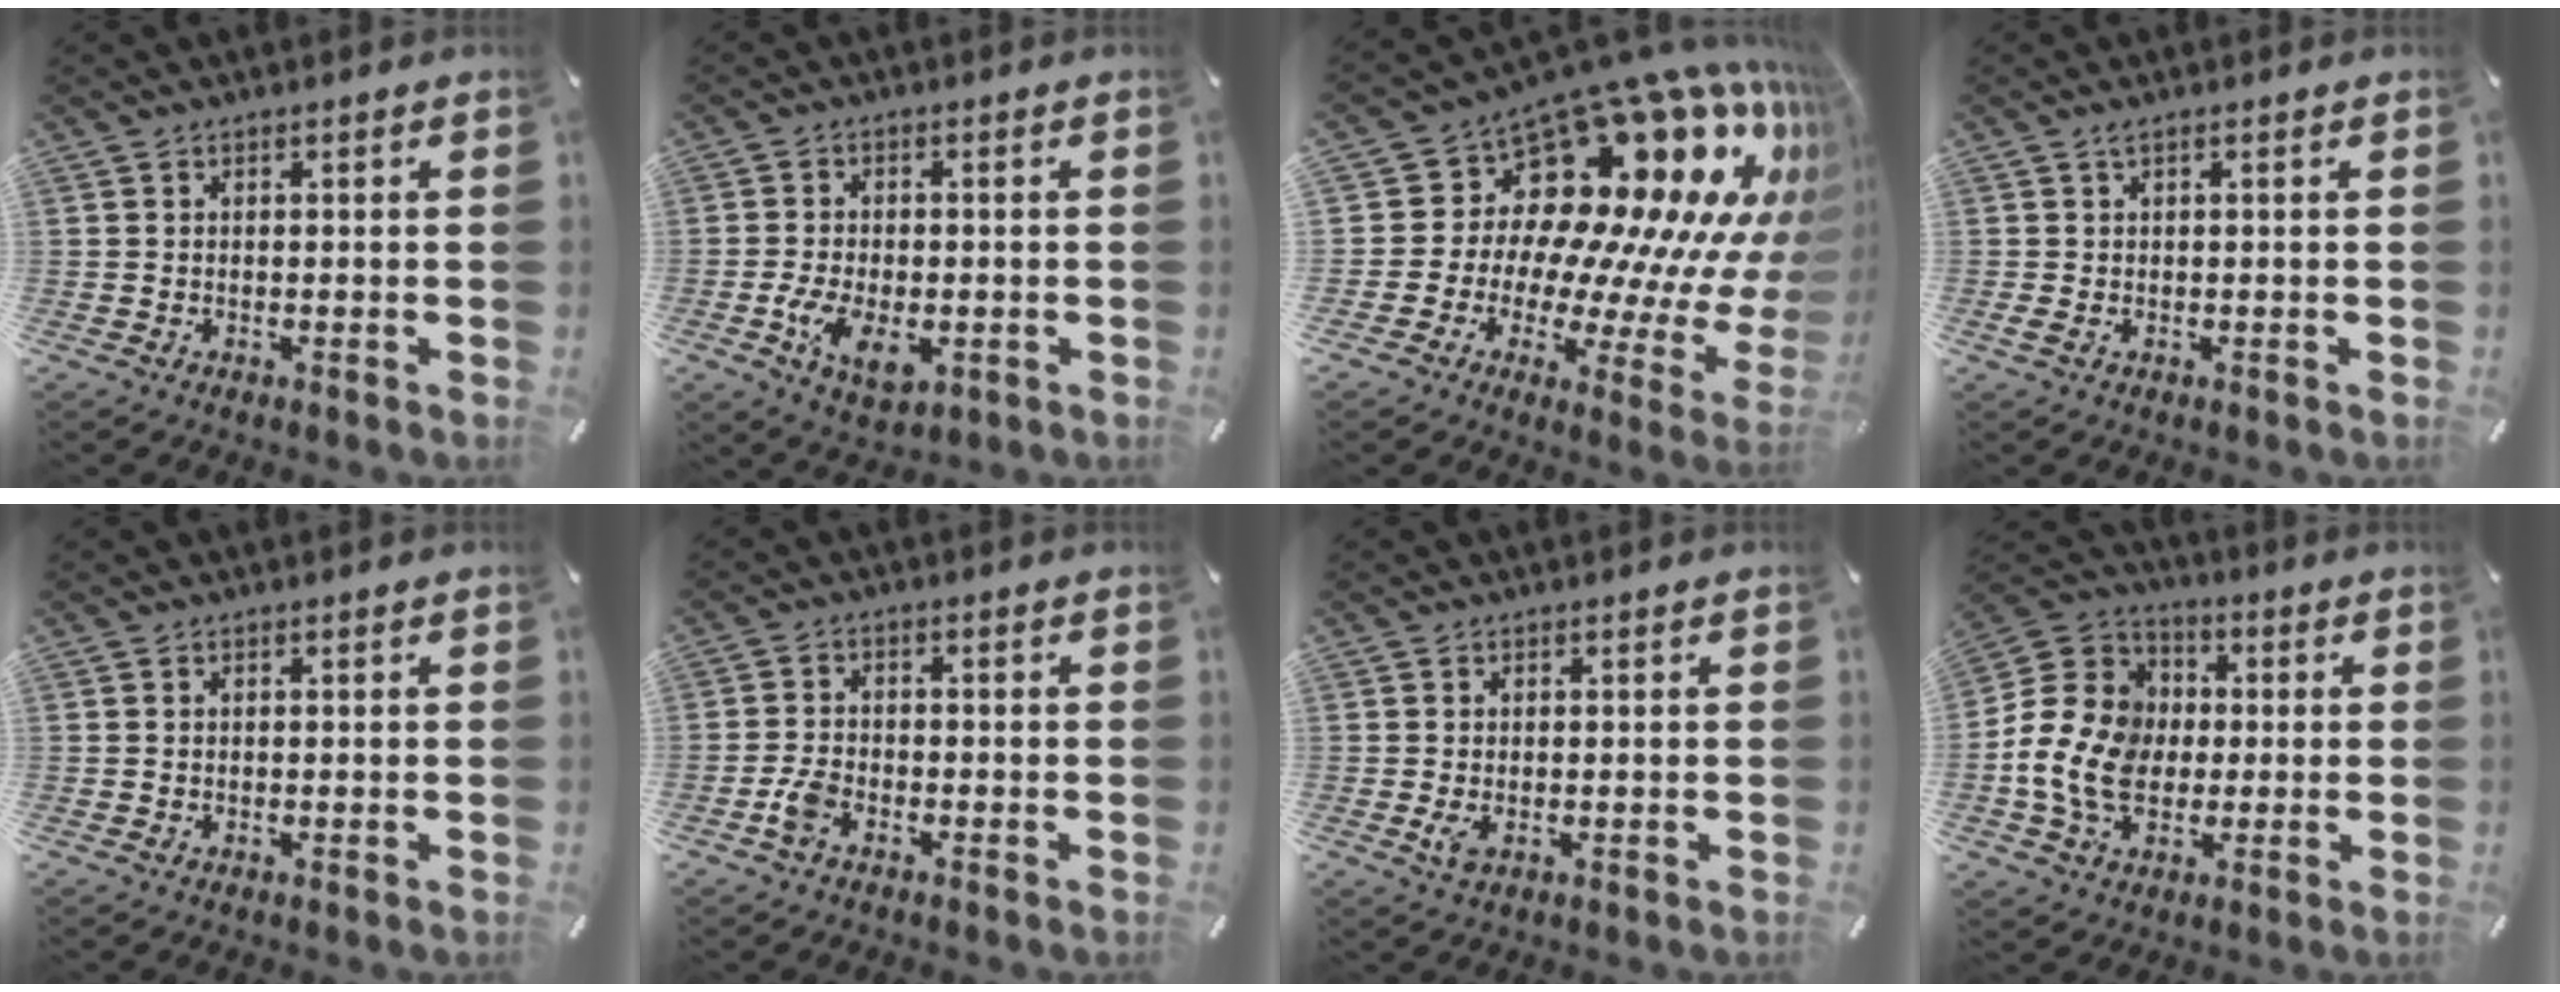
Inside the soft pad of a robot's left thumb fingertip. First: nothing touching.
{"total": 7.4, "force": [-2.2, 4.1, 5.7], "torque": [-0.130, -0.001, -0.042]}
{"total": 22.5, "force": [12.5, 13.2, 13.3], "torque": [-0.210, -0.150, 0.231]}
{"total": 1.6, "force": [0.2, 0.2, 1.5], "torque": [-0.030, -0.002, 0.003]}
{"total": 0.0}
{"total": 3.8, "force": [-2.2, 1.9, 2.4], "torque": [-0.067, 0.001, -0.047]}
{"total": 2.2, "force": [-0.4, 1.1, 1.9], "torque": [-0.054, -0.007, -0.012]}
{"total": 13.9, "force": [-2.2, 11.7, 7.2], "torque": [-0.166, 0.022, -0.038]}